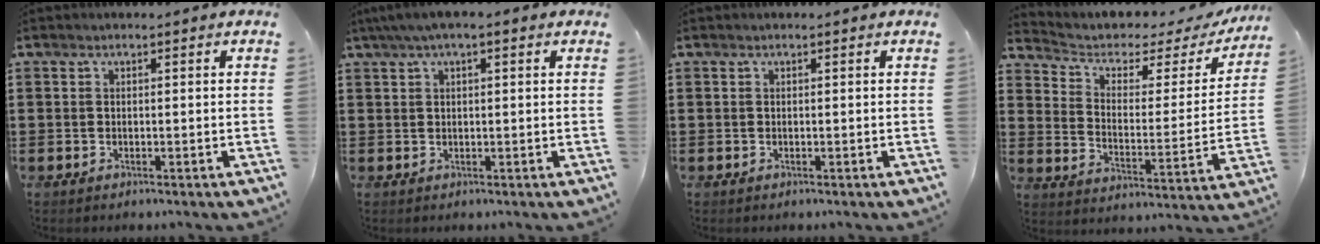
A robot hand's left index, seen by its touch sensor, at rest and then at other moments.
{"total": 2.5, "force": [0.9, 0.6, 2.2], "torque": [-0.042, 0.005, 0.016]}
{"total": 0.0}
{"total": 3.2, "force": [2.0, 1.9, 1.7], "torque": [-0.050, -0.015, 0.027]}